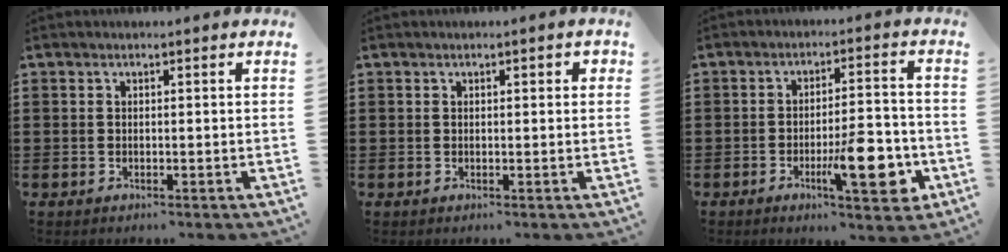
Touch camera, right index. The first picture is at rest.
{"total": 0.5, "force": [0.1, 0.3, 0.4], "torque": [-0.008, 0.004, 0.002]}
{"total": 10.8, "force": [-4.0, 3.0, 9.6], "torque": [-0.144, -0.002, -0.063]}